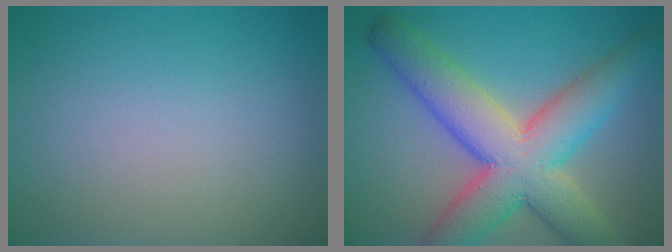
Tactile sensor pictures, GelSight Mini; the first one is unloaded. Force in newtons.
{"total": 10.2, "press": 10.2, "slide": 0.4}